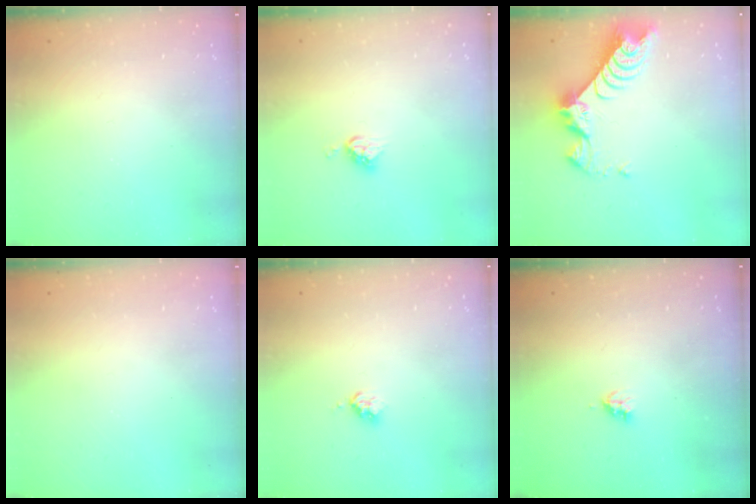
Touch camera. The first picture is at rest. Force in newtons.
{"total": 5.4, "press": 5.4, "slide": 0.1}
{"total": 9.3, "press": 9.2, "slide": 0.8}
{"total": 0.0}
{"total": 2.5, "press": 2.5, "slide": 0.3}
{"total": 3.5, "press": 3.4, "slide": 0.5}